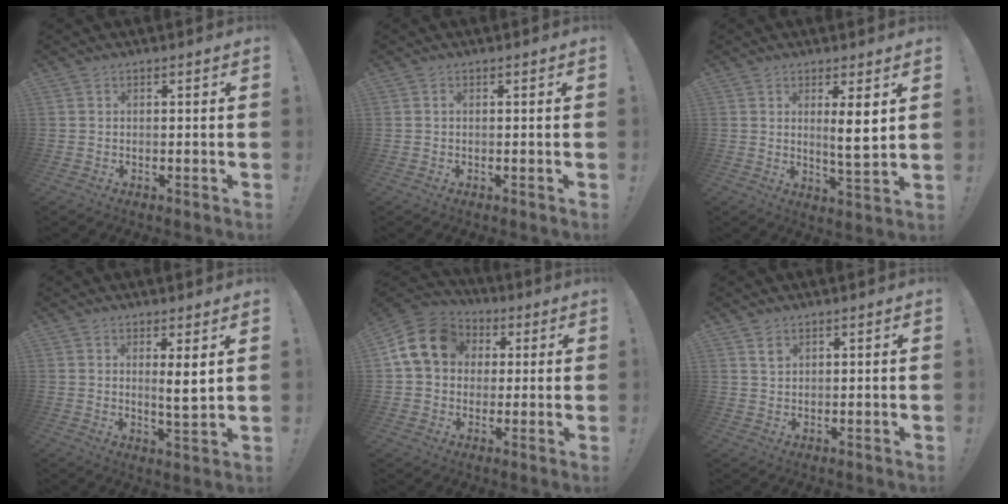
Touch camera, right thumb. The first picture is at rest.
{"total": 0.0}
{"total": 6.8, "force": [2.1, 0.4, 6.4], "torque": [-0.097, -0.019, 0.030]}
{"total": 5.0, "force": [1.8, 0.2, 4.6], "torque": [-0.067, -0.021, 0.025]}
{"total": 15.5, "force": [3.9, 12.5, 8.3], "torque": [-0.125, 0.002, 0.079]}
{"total": 2.2, "force": [1.5, 1.2, 1.1], "torque": [-0.007, -0.007, 0.025]}